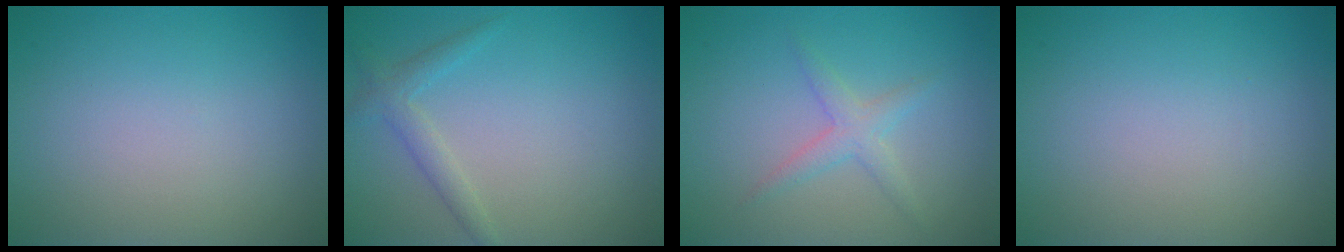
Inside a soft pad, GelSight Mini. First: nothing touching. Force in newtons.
{"total": 1.9, "press": 1.9, "slide": 0.2}
{"total": 2.0, "press": 2.0, "slide": 0.1}
{"total": 0.0}